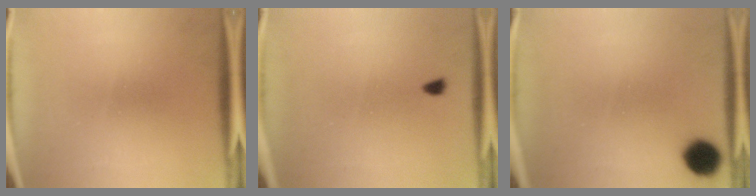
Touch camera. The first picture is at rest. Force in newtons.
{"total": 1.1}
{"total": 8.1}